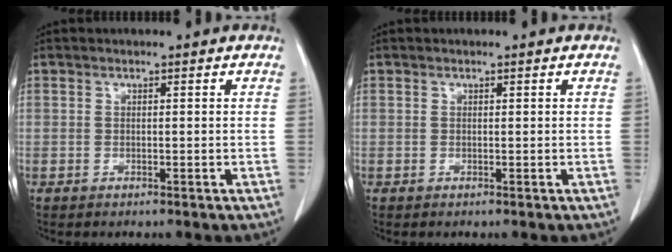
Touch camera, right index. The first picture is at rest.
{"total": 0.0}